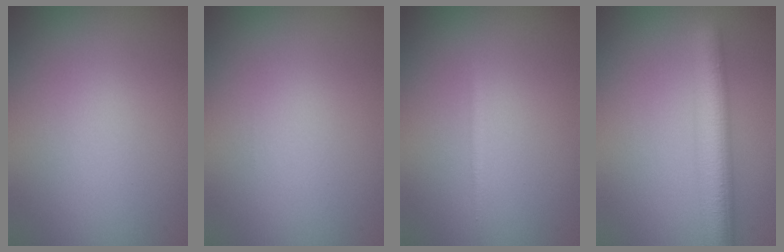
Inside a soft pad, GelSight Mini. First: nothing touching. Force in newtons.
{"total": 0.0}
{"total": 0.7, "press": 0.7, "slide": 0.1}
{"total": 5.9, "press": 5.9, "slide": 0.2}